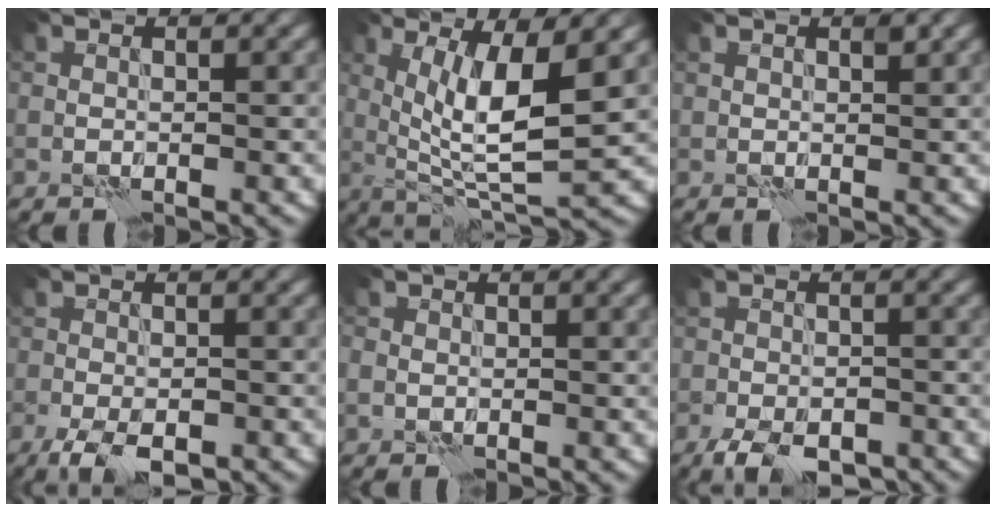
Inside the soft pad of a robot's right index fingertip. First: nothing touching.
{"total": 7.7, "force": [1.4, 2.0, 7.3], "torque": [-0.127, -0.005, 0.030]}
{"total": 0.8, "force": [0.6, 0.2, 0.5], "torque": [-0.008, 0.003, 0.011]}
{"total": 4.7, "force": [-2.8, 1.8, 3.4], "torque": [-0.060, -0.005, -0.048]}
{"total": 1.6, "force": [0.0, 1.4, 0.6], "torque": [-0.007, 0.002, -0.001]}
{"total": 5.6, "force": [-3.8, 2.4, 3.4], "torque": [-0.054, -0.012, -0.063]}